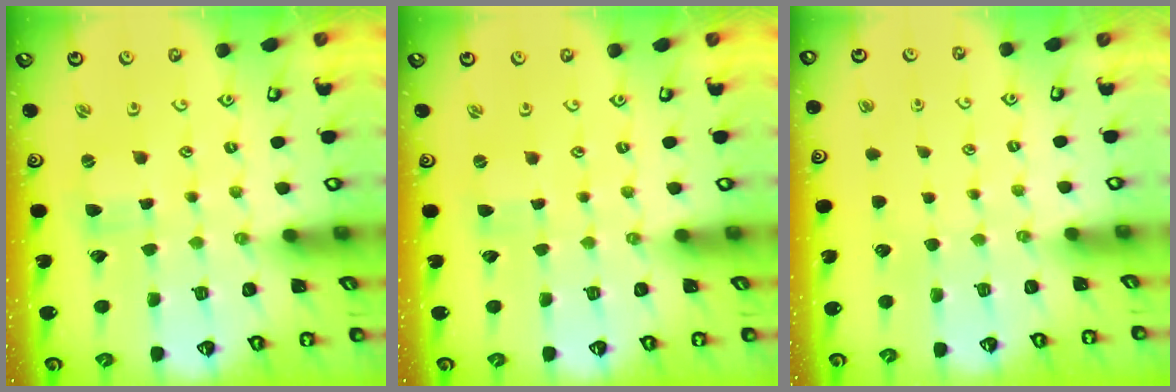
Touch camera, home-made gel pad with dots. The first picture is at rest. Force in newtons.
{"total": 0.0}
{"total": 0.0}